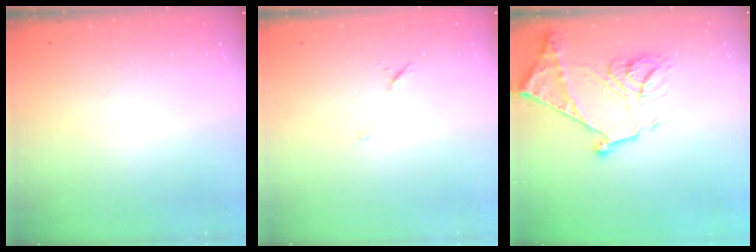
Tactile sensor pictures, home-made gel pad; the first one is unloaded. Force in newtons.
{"total": 6.2, "press": 6.2, "slide": 0.8}
{"total": 20.7, "press": 20.6, "slide": 2.0}